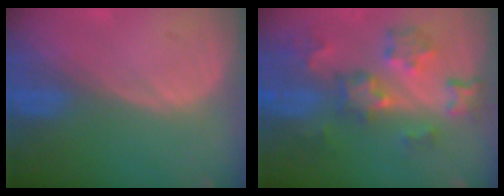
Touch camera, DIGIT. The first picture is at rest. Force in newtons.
{"total": 9.2, "press": 8.1, "slide": 4.4}